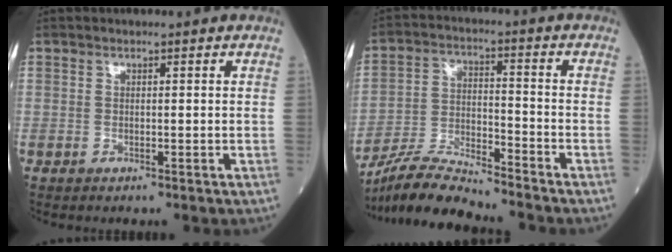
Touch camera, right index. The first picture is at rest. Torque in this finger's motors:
{"motor_torque": [0.14, -0.35, 0.16, 0.02]}